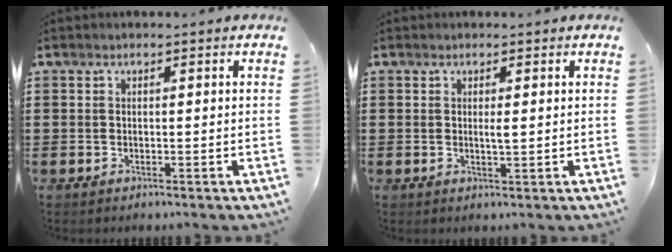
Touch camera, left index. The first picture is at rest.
{"total": 1.4, "force": [0.3, 0.1, 1.4], "torque": [-0.027, -0.001, 0.005]}